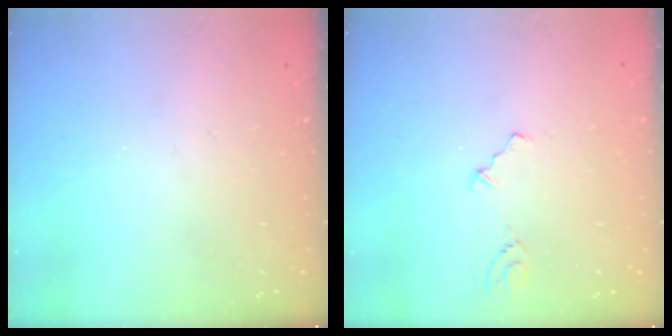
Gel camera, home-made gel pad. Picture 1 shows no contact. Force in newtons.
{"total": 2.1, "press": 1.8, "slide": 1.1}